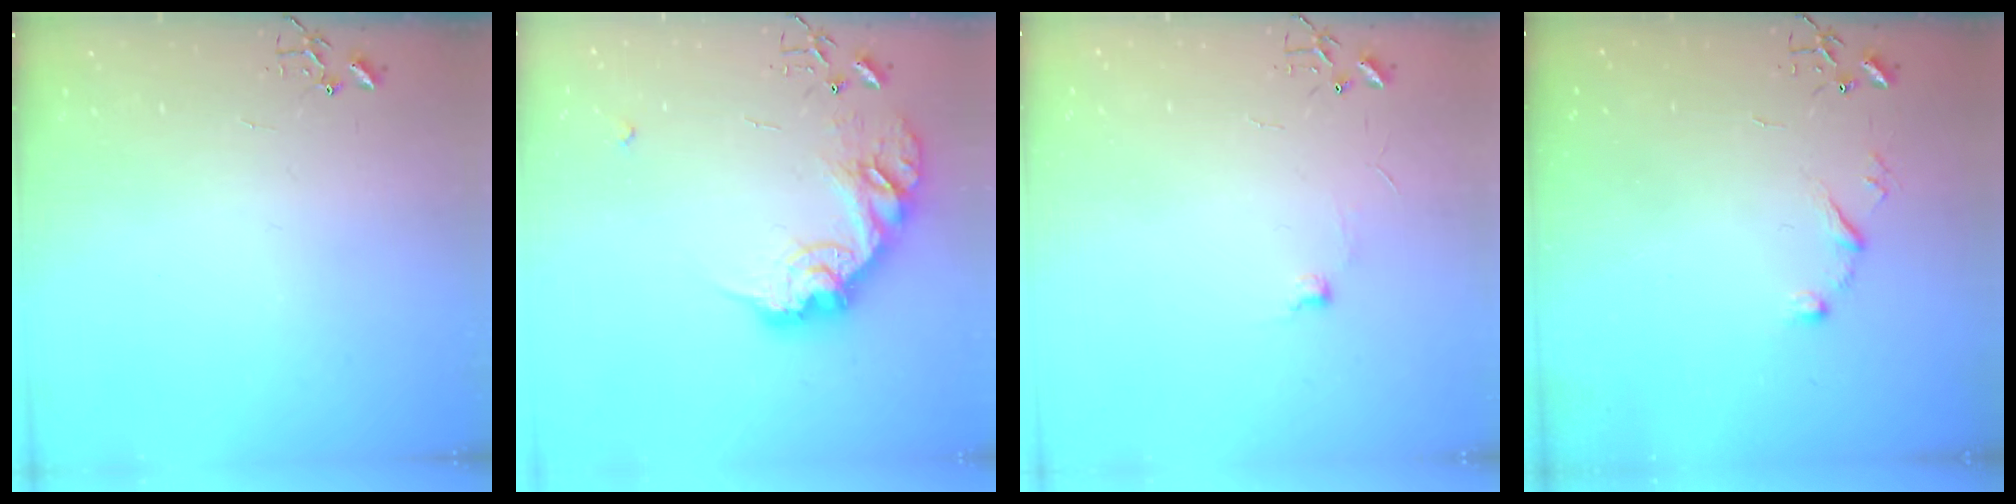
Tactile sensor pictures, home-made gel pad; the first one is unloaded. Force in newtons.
{"total": 18.3, "press": 18.3, "slide": 1.0}
{"total": 5.6, "press": 5.6, "slide": 0.7}
{"total": 6.6, "press": 6.6, "slide": 0.5}